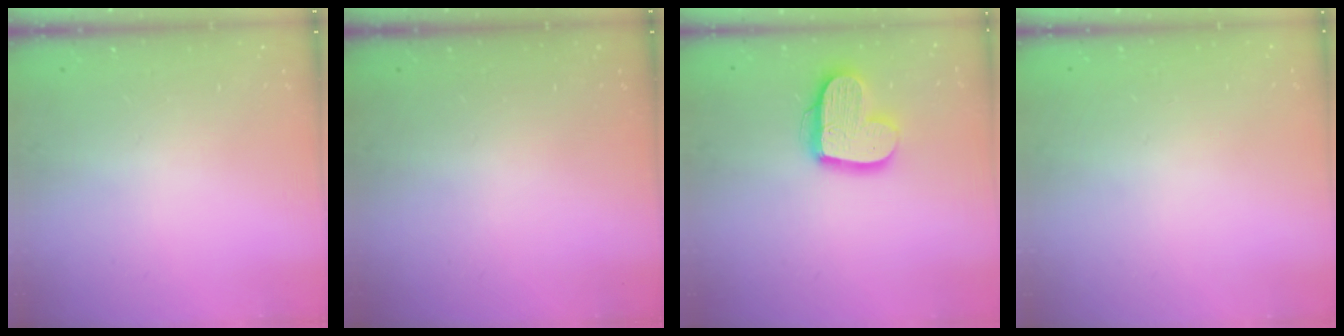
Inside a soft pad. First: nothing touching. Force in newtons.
{"total": 0.0}
{"total": 15.6, "press": 15.5, "slide": 1.4}
{"total": 0.0}